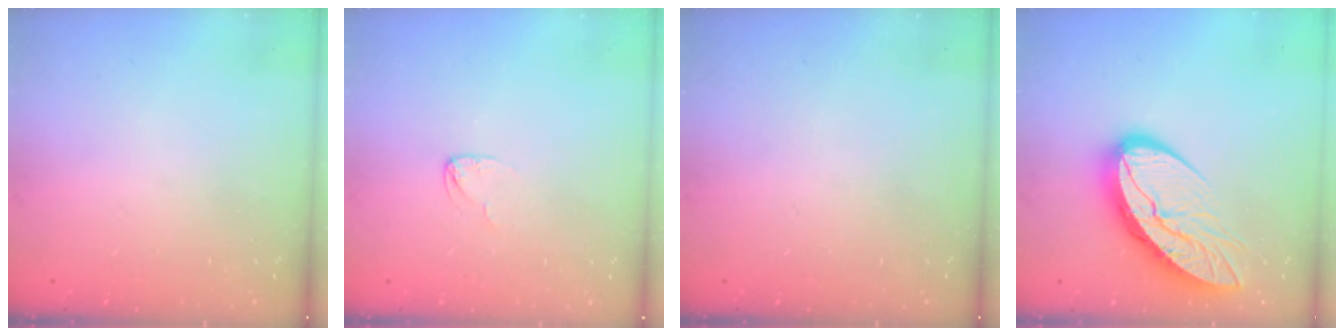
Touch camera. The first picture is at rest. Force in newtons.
{"total": 2.7, "press": 2.7, "slide": 0.1}
{"total": 0.0}
{"total": 14.5, "press": 14.5, "slide": 1.3}